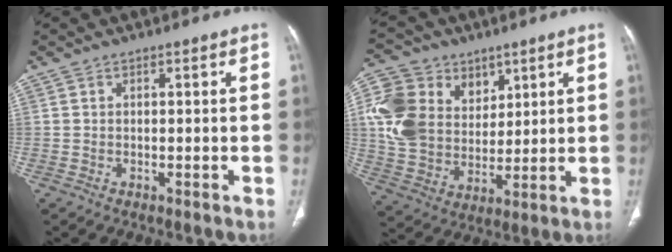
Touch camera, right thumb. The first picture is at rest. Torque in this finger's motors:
{"motor_torque": [-0.24, 0.54, 0.71, 0.78, 0.10]}